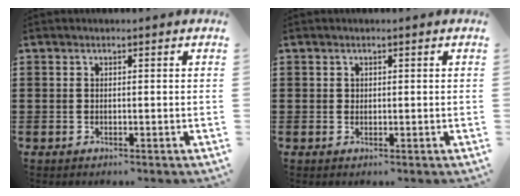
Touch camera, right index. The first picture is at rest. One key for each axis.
{"total": 0.6, "fx": 0.3, "fy": 0.5, "fz": 0.1, "tx": -0.003, "ty": 0.003, "tz": 0.005}